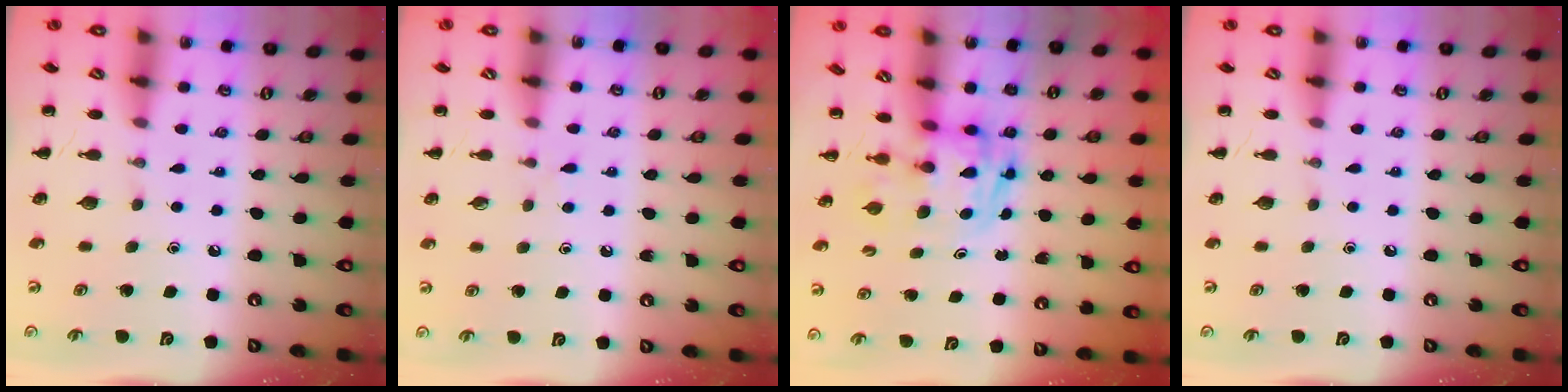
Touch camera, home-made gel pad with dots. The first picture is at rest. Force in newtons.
{"total": 4.0, "press": 3.6, "slide": 1.7}
{"total": 2.9, "press": 2.9, "slide": 0.5}
{"total": 0.0}